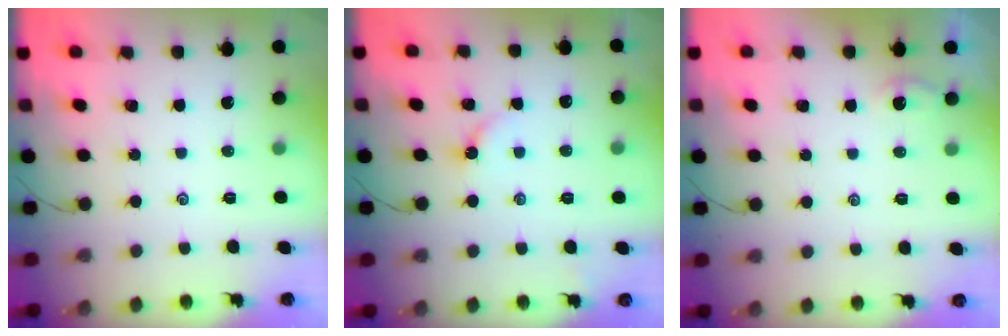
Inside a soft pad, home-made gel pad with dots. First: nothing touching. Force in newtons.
{"total": 3.3, "press": 3.2, "slide": 0.5}
{"total": 0.8, "press": 0.8, "slide": 0.2}